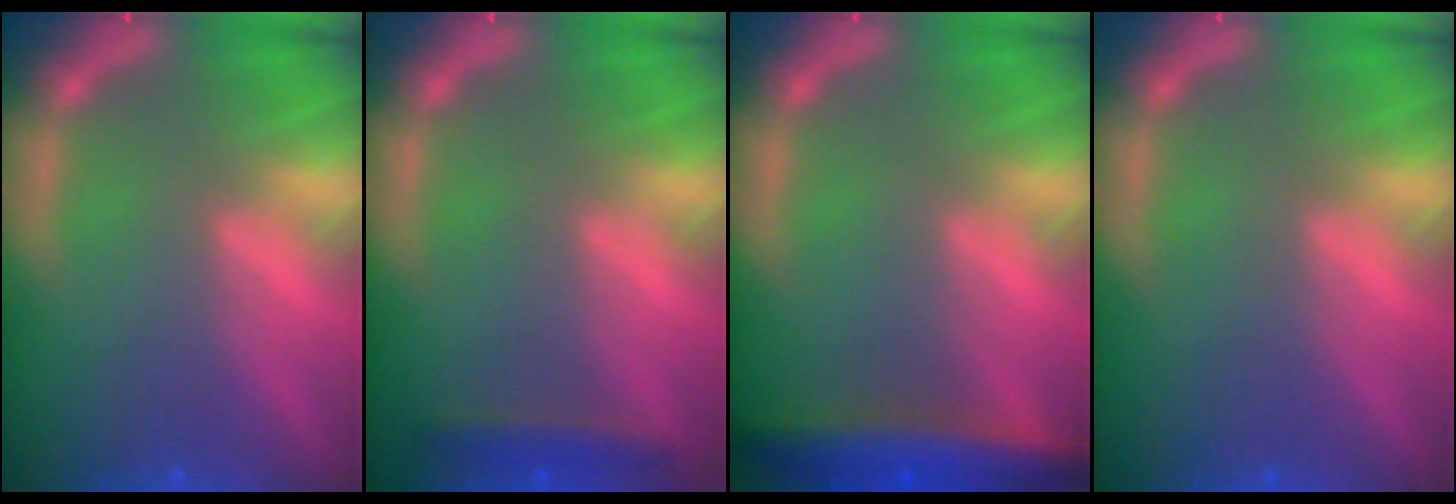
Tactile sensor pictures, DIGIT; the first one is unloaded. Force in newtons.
{"total": 1.9}
{"total": 5.5}
{"total": 0.0}